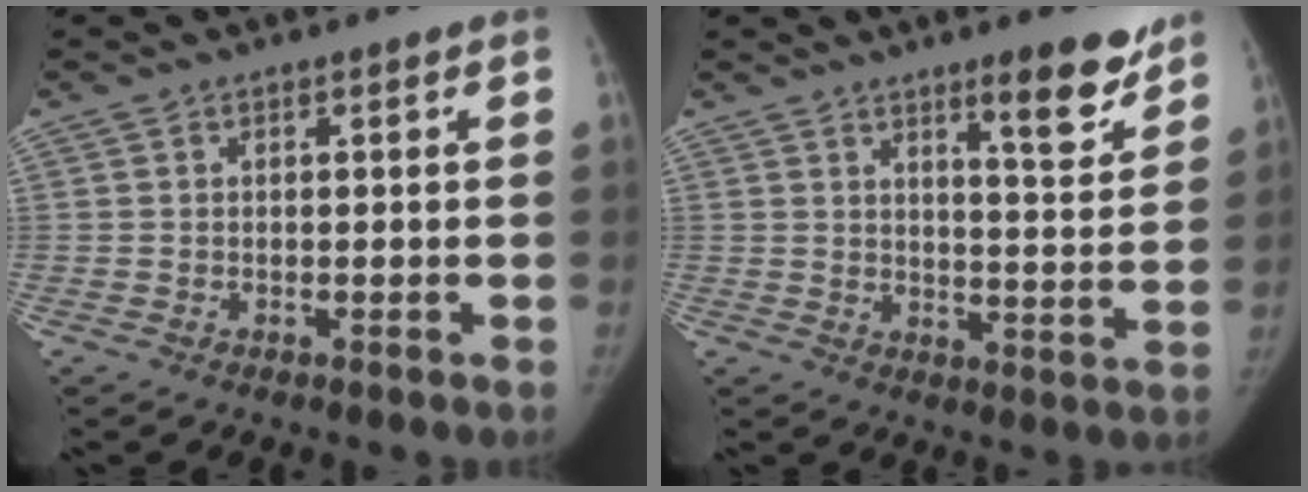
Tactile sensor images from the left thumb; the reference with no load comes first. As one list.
[{"total": 9.8, "force": [6.9, 2.0, 6.6], "torque": [-0.069, -0.051, 0.101]}]